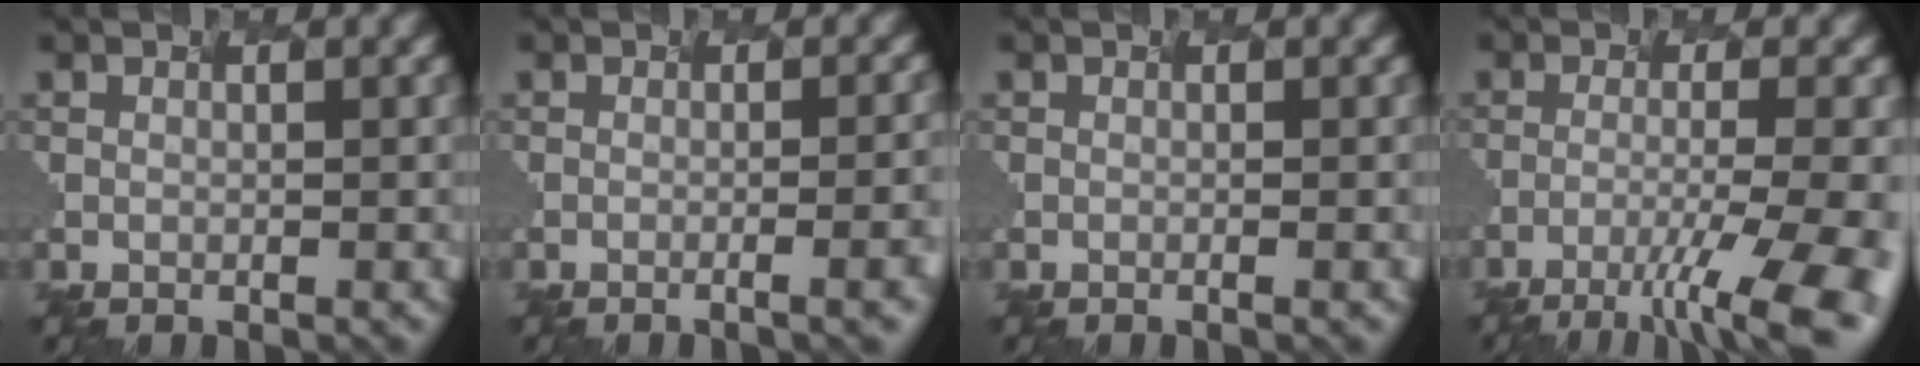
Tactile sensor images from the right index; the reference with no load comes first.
{"total": 5.3, "force": [-1.5, 1.8, 4.8], "torque": [-0.033, 0.010, 0.007]}
{"total": 0.7, "force": [-0.3, 0.1, 0.6], "torque": [-0.005, 0.002, -0.004]}
{"total": 8.6, "force": [-5.7, 0.9, 6.4], "torque": [-0.118, -0.007, -0.061]}